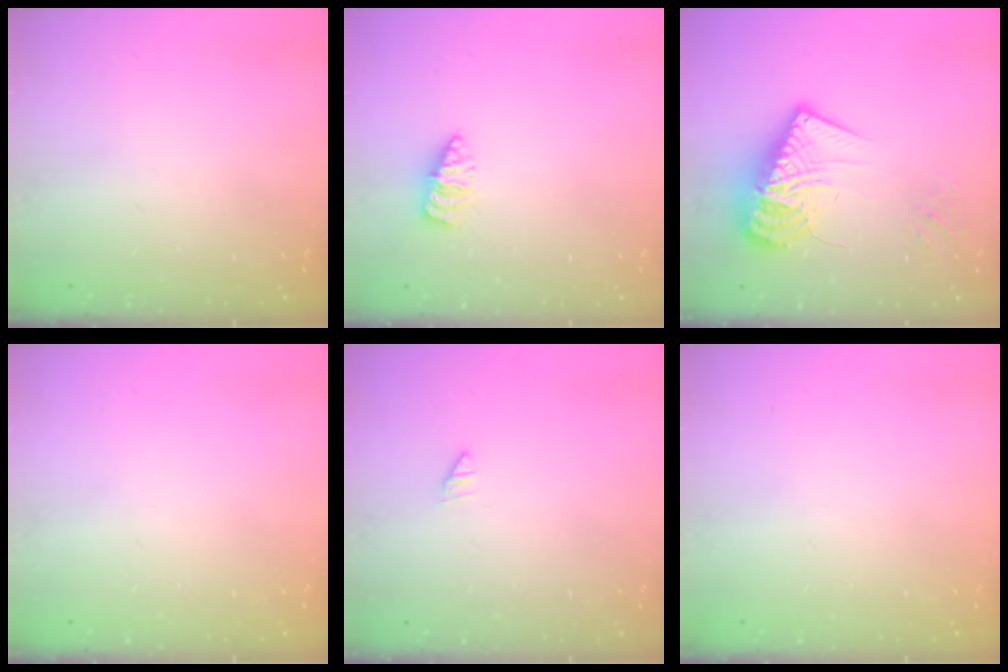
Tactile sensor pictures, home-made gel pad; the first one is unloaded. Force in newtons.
{"total": 2.0, "press": 2.0, "slide": 0.4}
{"total": 16.2, "press": 16.1, "slide": 2.0}
{"total": 0.0}
{"total": 0.0}
{"total": 0.0}